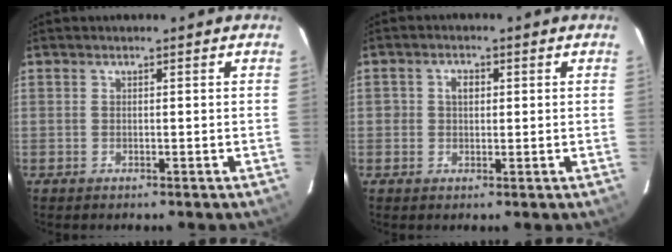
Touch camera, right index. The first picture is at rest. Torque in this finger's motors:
{"motor_torque": [0.04, 0.00, 0.07, 0.02]}